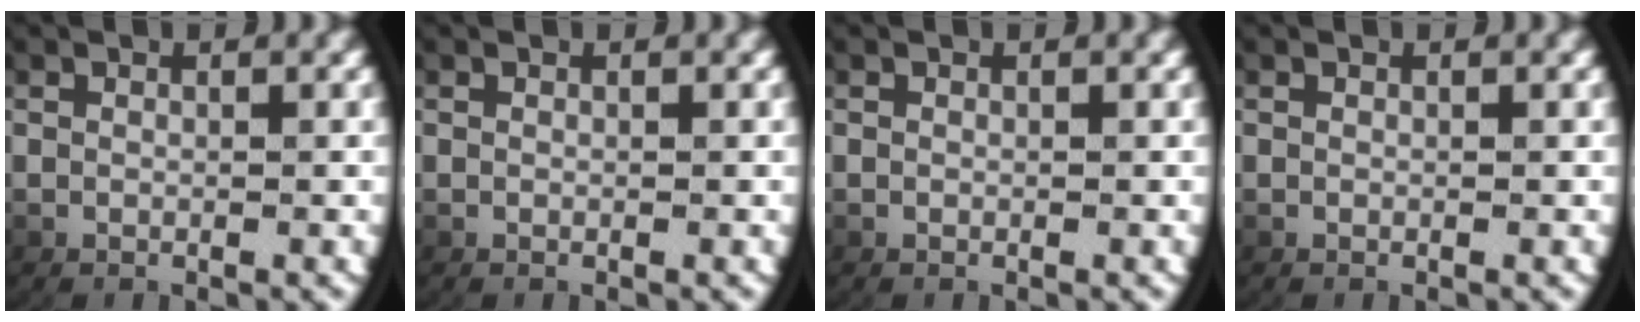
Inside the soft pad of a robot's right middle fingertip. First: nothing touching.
{"total": 0.0}
{"total": 0.0}
{"total": 0.0}